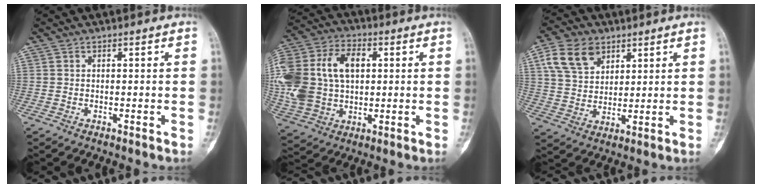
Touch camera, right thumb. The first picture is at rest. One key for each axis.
{"total": 25.5, "fx": 3.2, "fy": 17.8, "fz": 18.0, "tx": -0.417, "ty": 0.034, "tz": 0.071}
{"total": 10.3, "fx": 5.0, "fy": 7.1, "fz": 5.6, "tx": -0.087, "ty": -0.010, "tz": 0.100}